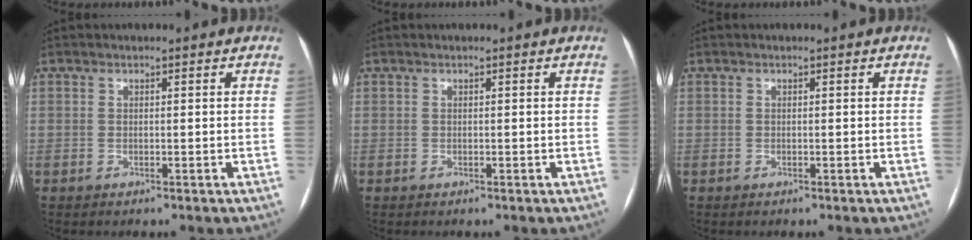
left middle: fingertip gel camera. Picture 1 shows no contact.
{"total": 0.0}
{"total": 0.0}